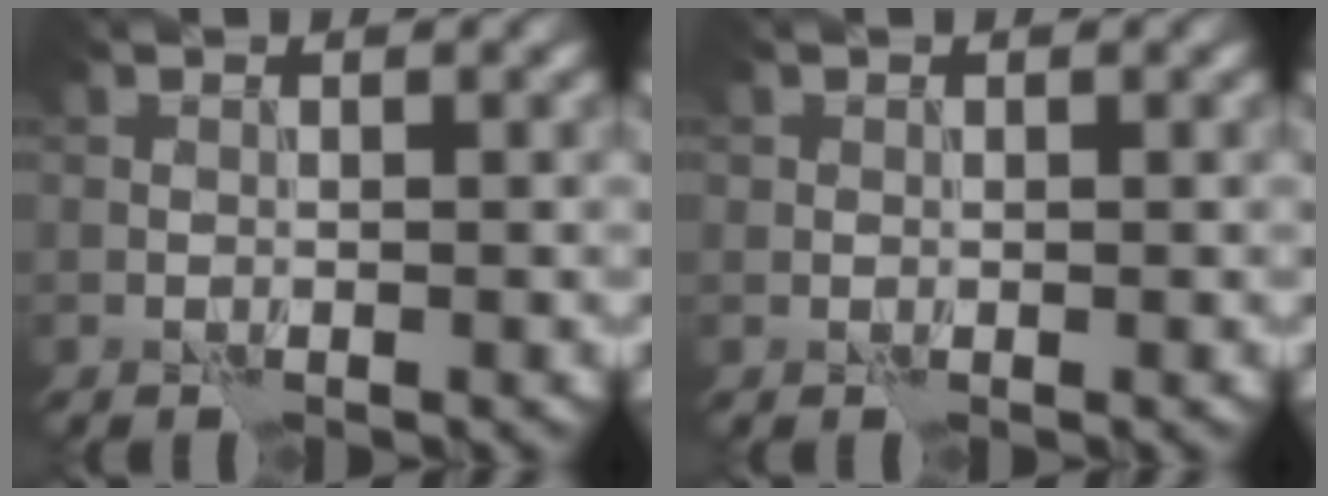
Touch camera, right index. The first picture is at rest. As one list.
[{"total": 0.6, "force": [0.4, 0.4, 0.0], "torque": [0.005, 0.000, 0.007]}]